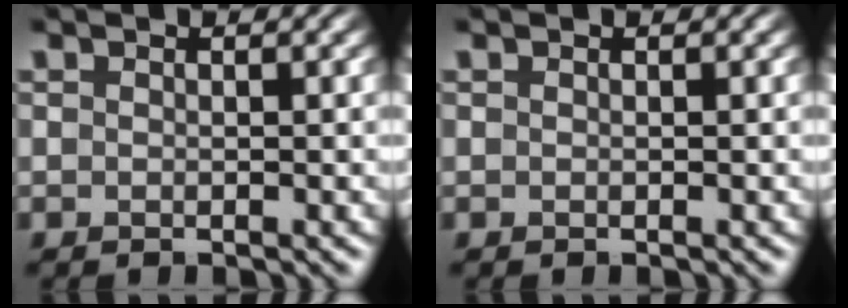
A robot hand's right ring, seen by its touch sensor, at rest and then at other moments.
{"total": 0.0}